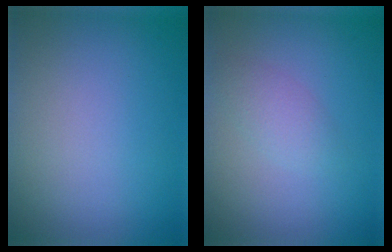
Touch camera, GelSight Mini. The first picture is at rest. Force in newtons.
{"total": 1.8, "press": 1.8, "slide": 0.0}